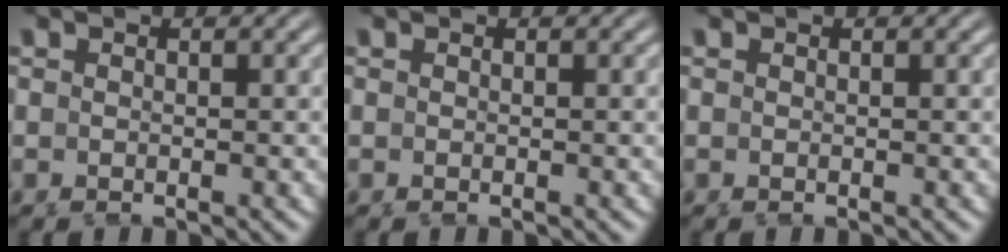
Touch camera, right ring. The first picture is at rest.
{"total": 0.0}
{"total": 0.0}